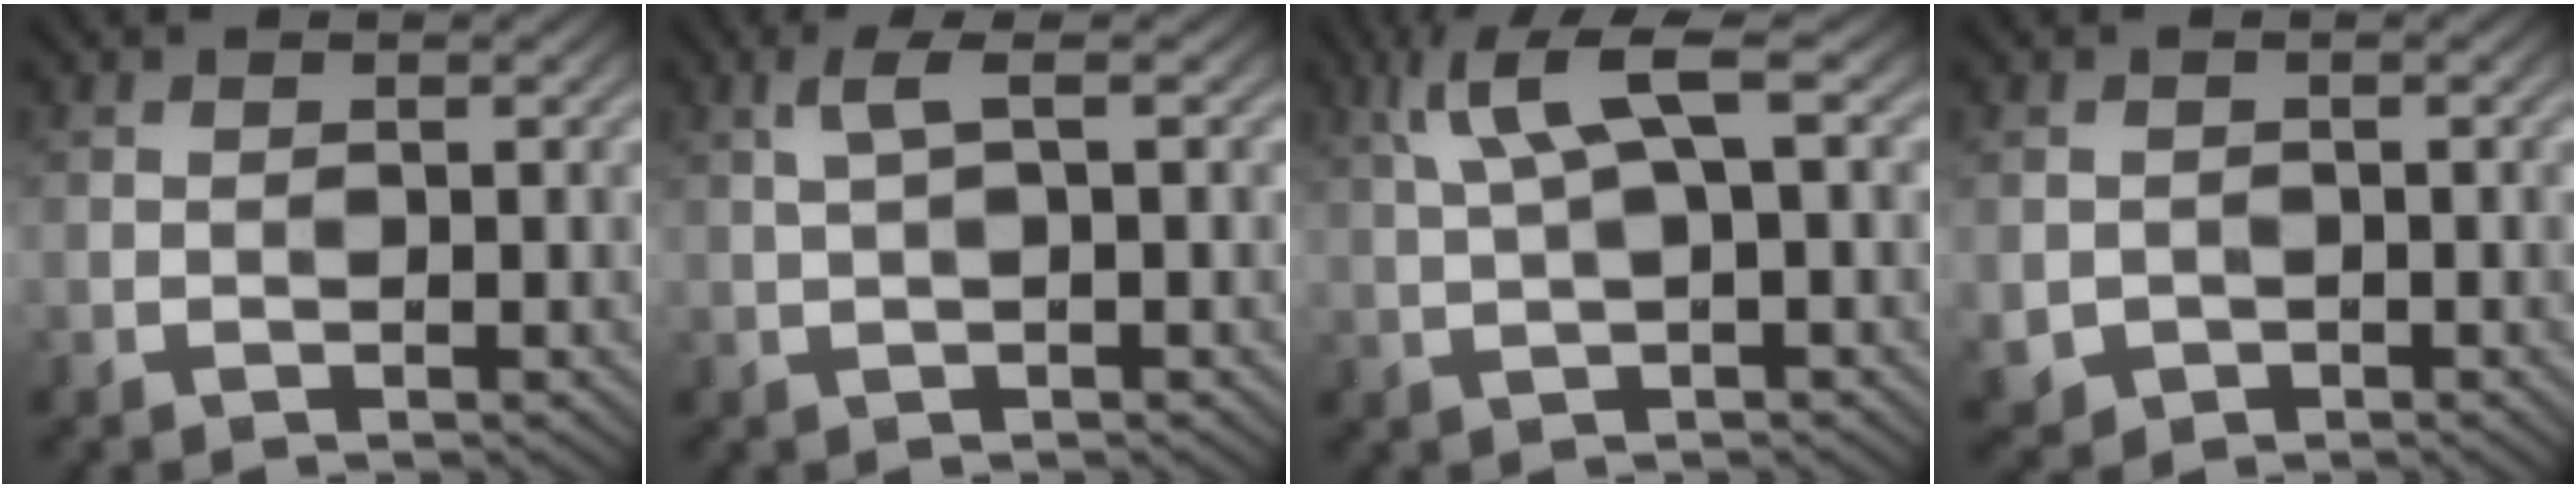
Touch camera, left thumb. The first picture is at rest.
{"total": 2.5, "force": [0.8, 0.4, 2.4], "torque": [-0.048, 0.012, 0.013]}
{"total": 6.6, "force": [2.5, 1.3, 6.0], "torque": [-0.131, 0.020, 0.049]}
{"total": 2.5, "force": [-0.8, 2.1, 0.8], "torque": [-0.029, -0.016, -0.015]}